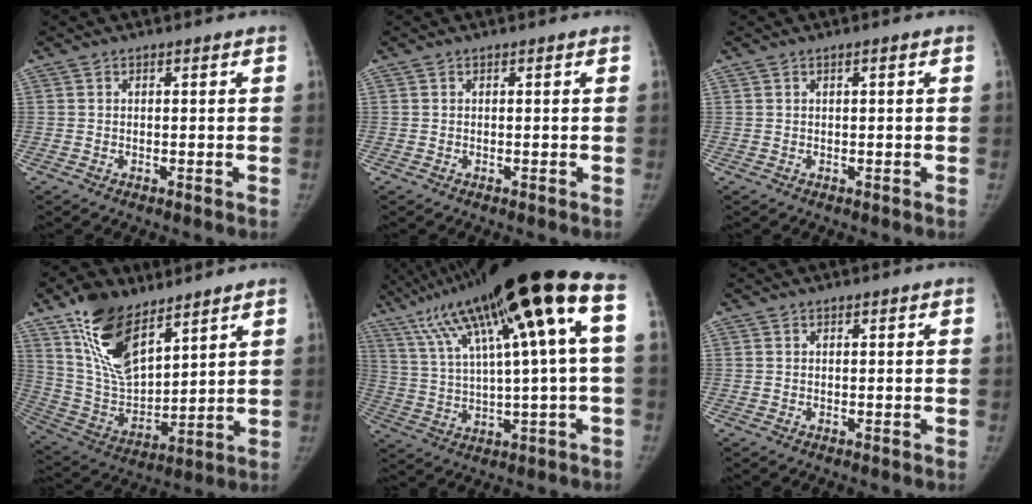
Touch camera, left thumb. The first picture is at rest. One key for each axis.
{"total": 0.0}
{"total": 0.0}
{"total": 17.3, "fx": 10.8, "fy": 8.1, "fz": 10.8, "tx": -0.166, "ty": -0.051, "tz": 0.217}
{"total": 25.0, "fx": 9.6, "fy": 3.8, "fz": 22.8, "tx": -0.389, "ty": 0.027, "tz": 0.163}
{"total": 0.0}